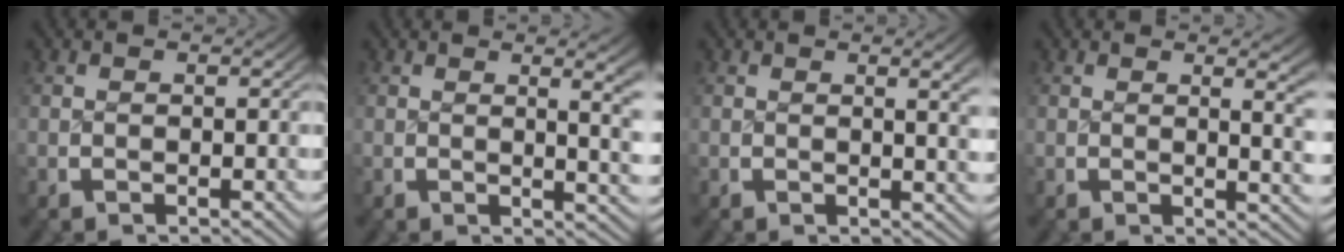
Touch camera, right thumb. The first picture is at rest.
{"total": 3.5, "force": [0.9, 0.7, 3.3], "torque": [-0.032, -0.005, 0.015]}
{"total": 2.2, "force": [0.6, 0.2, 2.1], "torque": [-0.026, -0.002, 0.011]}
{"total": 2.8, "force": [1.0, 0.5, 2.5], "torque": [-0.025, -0.006, 0.014]}